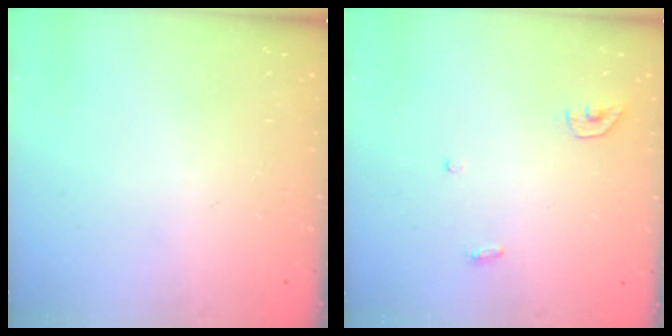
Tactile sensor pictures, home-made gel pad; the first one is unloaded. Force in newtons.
{"total": 3.5, "press": 3.5, "slide": 0.3}